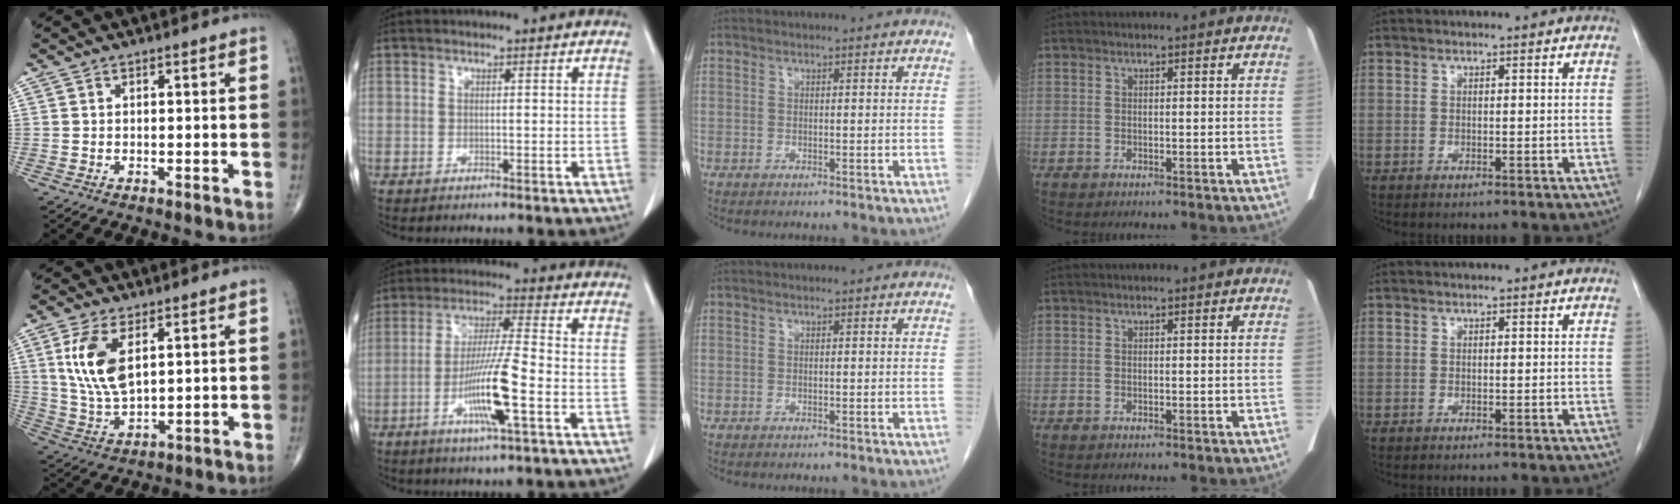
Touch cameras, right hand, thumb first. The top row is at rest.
{"thumb": {"total": 11.1, "force": [3.7, 5.4, 9.0], "torque": [-0.182, -0.014, 0.081]}, "index": {"total": 10.7, "force": [-3.7, 0.0, 10.0], "torque": [-0.193, -0.012, -0.071]}}